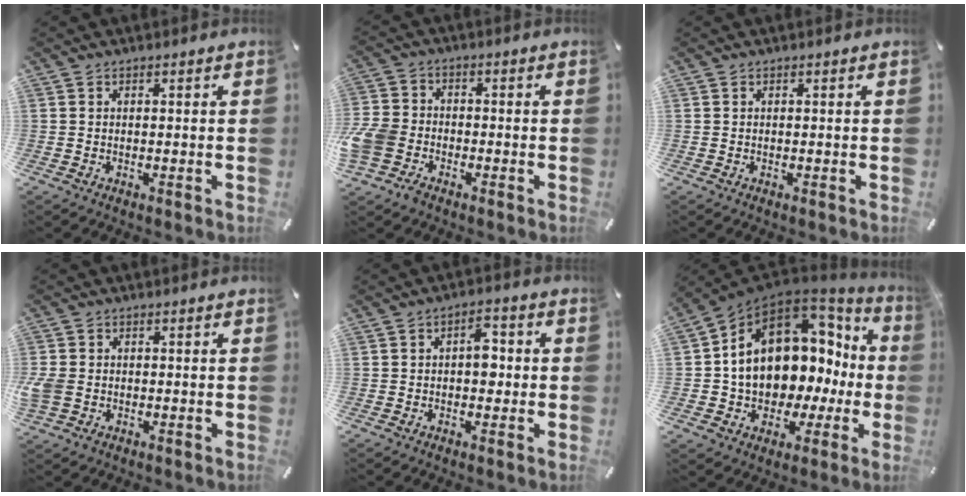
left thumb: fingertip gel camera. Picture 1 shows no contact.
{"total": 7.3, "force": [-3.7, 5.7, 2.7], "torque": [-0.066, 0.026, -0.069]}
{"total": 0.0}
{"total": 3.9, "force": [-0.8, 3.2, 2.2], "torque": [-0.050, 0.002, -0.014]}
{"total": 5.3, "force": [0.0, 3.3, 4.2], "torque": [-0.057, 0.005, -0.007]}
{"total": 14.9, "force": [3.1, 11.3, 9.3], "torque": [-0.157, -0.035, 0.056]}